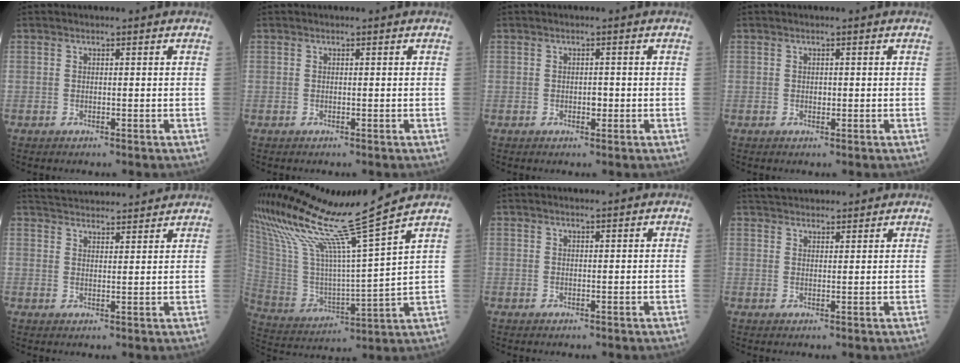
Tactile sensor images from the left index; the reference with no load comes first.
{"total": 0.0}
{"total": 1.1, "force": [-0.3, 0.6, 0.8], "torque": [-0.013, 0.002, -0.002]}
{"total": 0.5, "force": [0.0, 0.4, 0.4], "torque": [-0.007, 0.001, 0.001]}
{"total": 13.6, "force": [12.9, 1.6, 3.8], "torque": [-0.064, 0.025, 0.183]}
{"total": 20.4, "force": [16.2, -3.2, 11.9], "torque": [-0.232, -0.040, 0.292]}
{"total": 1.5, "force": [1.4, -0.2, 0.6], "torque": [-0.009, 0.005, 0.026]}
{"total": 9.2, "force": [8.5, 1.8, 3.3], "torque": [-0.049, 0.027, 0.125]}